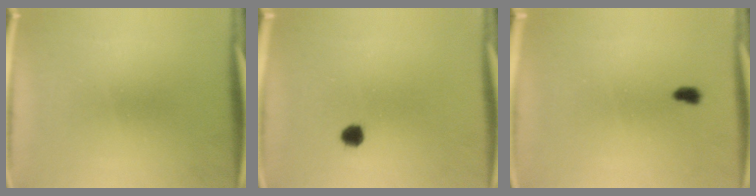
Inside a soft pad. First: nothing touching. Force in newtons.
{"total": 2.4}
{"total": 1.3}